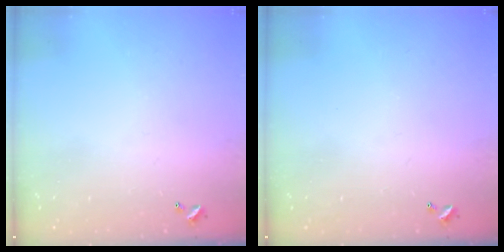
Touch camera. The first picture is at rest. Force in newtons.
{"total": 0.0}